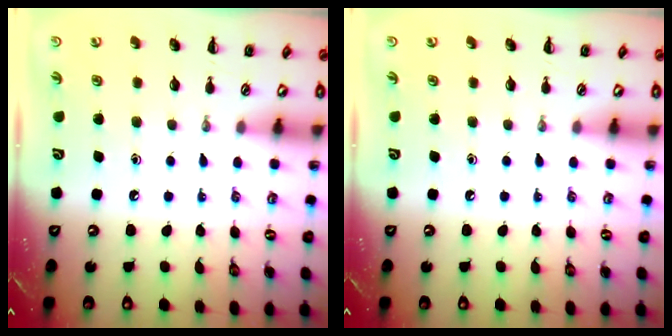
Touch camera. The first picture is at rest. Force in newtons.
{"total": 0.0}